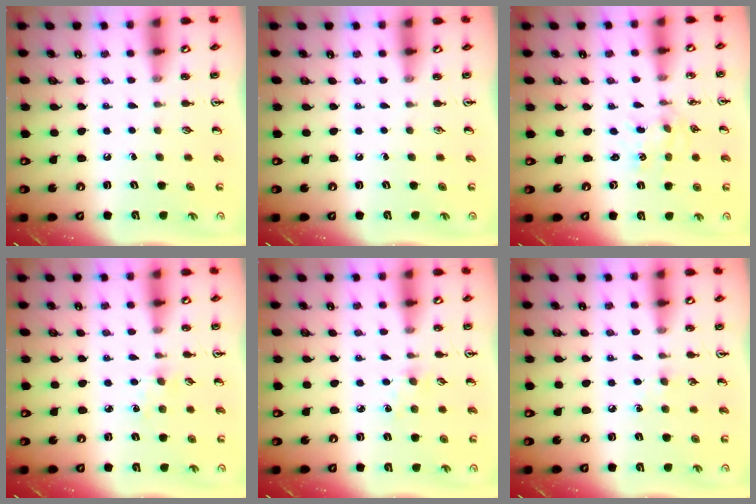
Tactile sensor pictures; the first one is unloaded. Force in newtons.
{"total": 0.0}
{"total": 0.9, "press": 0.8, "slide": 0.1}
{"total": 2.2, "press": 2.2, "slide": 0.4}
{"total": 2.2, "press": 2.2, "slide": 0.4}
{"total": 4.7, "press": 4.7, "slide": 0.7}